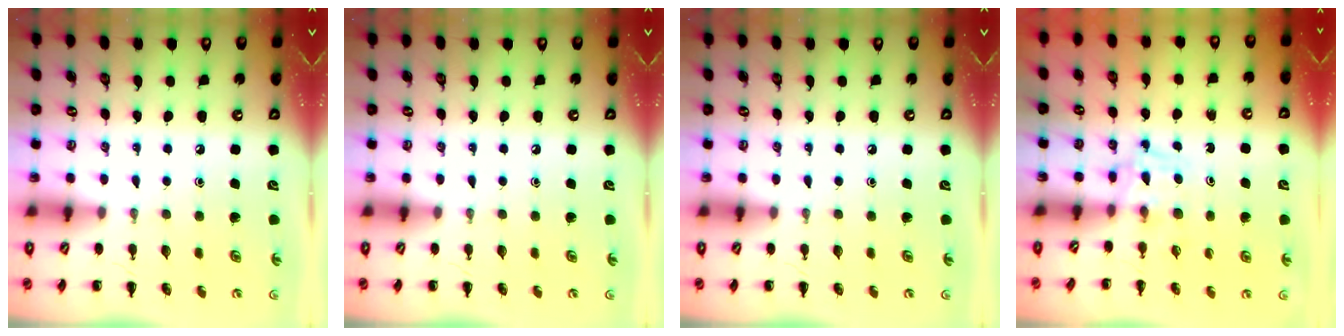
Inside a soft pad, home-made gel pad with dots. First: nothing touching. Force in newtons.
{"total": 0.0}
{"total": 0.0}
{"total": 3.2, "press": 2.9, "slide": 1.2}